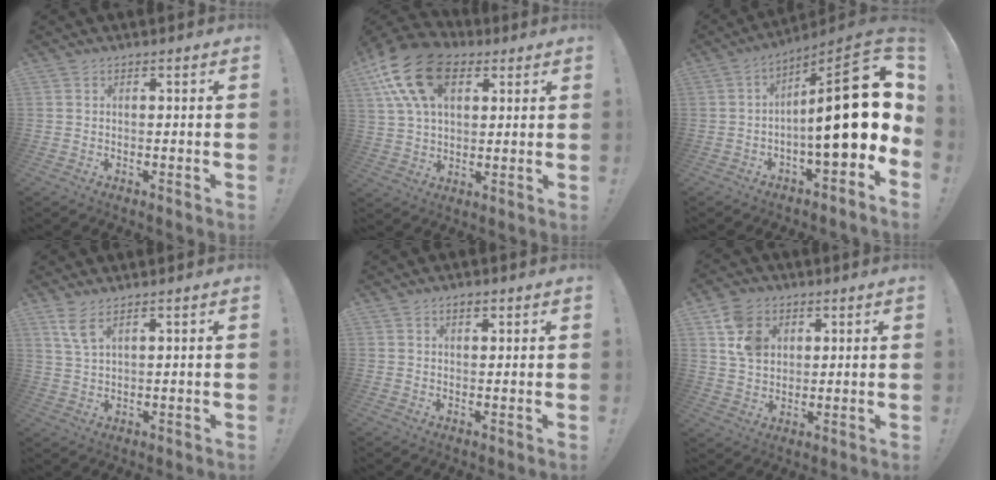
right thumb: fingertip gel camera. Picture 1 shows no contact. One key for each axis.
{"total": 19.3, "fx": 8.2, "fy": 12.2, "fz": 12.6, "tx": -0.233, "ty": -0.024, "tz": 0.147}
{"total": 23.4, "fx": 0.4, "fy": 6.6, "fz": 22.5, "tx": -0.337, "ty": -0.002, "tz": 0.003}
{"total": 5.1, "fx": 3.1, "fy": 1.2, "fz": 3.9, "tx": -0.074, "ty": -0.013, "tz": 0.056}
{"total": 1.7, "fx": 1.1, "fy": 0.8, "fz": 1.1, "tx": -0.018, "ty": 0.000, "tz": 0.018}
{"total": 10.1, "fx": 4.2, "fy": 7.7, "fz": 4.9, "tx": -0.085, "ty": -0.001, "tz": 0.087}